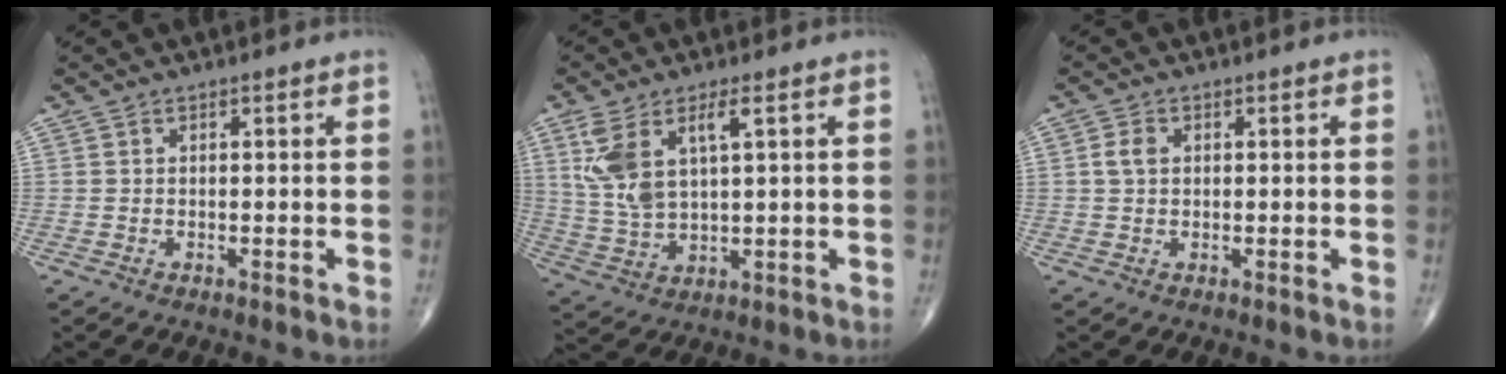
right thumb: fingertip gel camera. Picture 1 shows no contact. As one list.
[{"total": 10.0, "force": [3.7, 4.1, 8.4], "torque": [-0.185, -0.008, 0.084]}, {"total": 2.6, "force": [0.5, 1.8, 1.7], "torque": [-0.036, 0.005, 0.008]}]